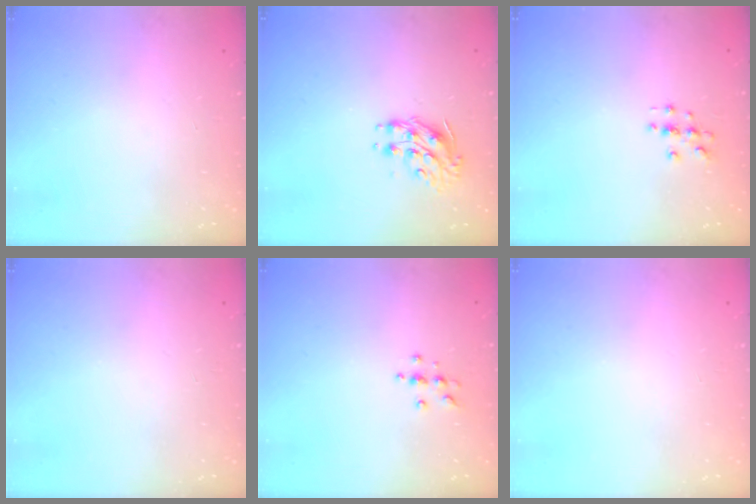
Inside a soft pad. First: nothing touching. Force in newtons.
{"total": 9.0, "press": 9.0, "slide": 0.1}
{"total": 2.7, "press": 2.7, "slide": 0.3}
{"total": 0.0}
{"total": 3.8, "press": 3.7, "slide": 0.5}
{"total": 0.0}